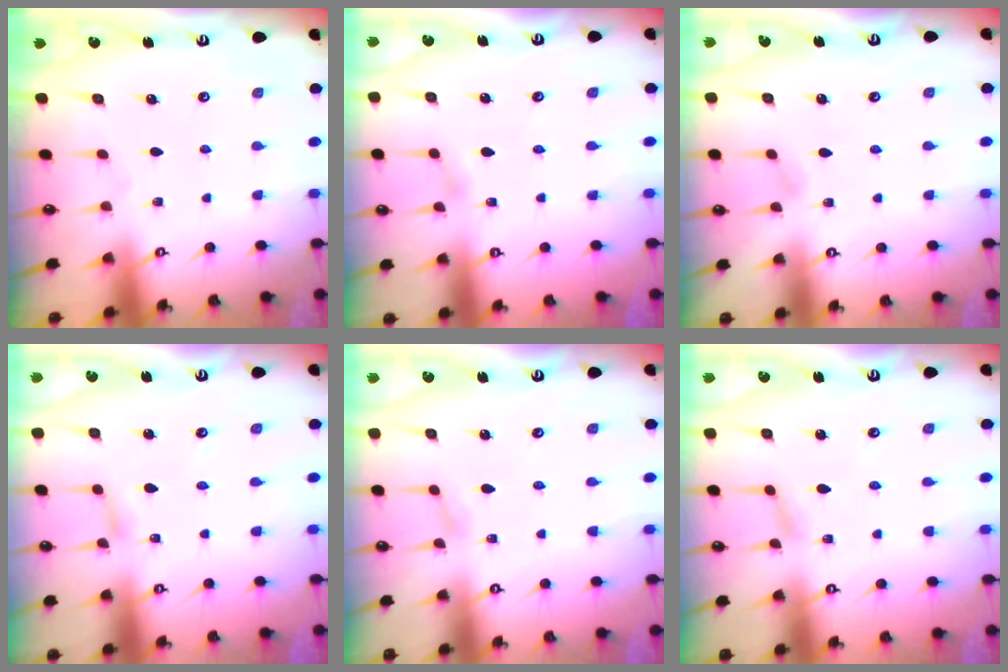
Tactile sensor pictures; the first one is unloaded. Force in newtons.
{"total": 2.2, "press": 2.2, "slide": 0.3}
{"total": 2.4, "press": 2.4, "slide": 0.3}
{"total": 2.3, "press": 2.3, "slide": 0.1}
{"total": 2.0, "press": 2.0, "slide": 0.2}
{"total": 3.9, "press": 3.9, "slide": 0.3}